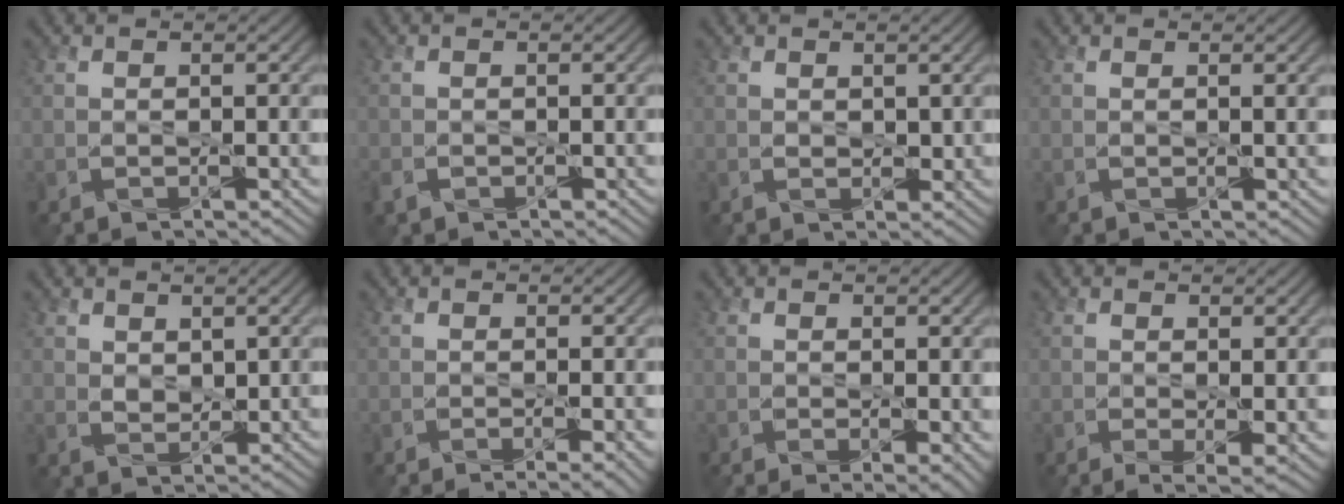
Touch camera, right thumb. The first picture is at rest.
{"total": 1.5, "force": [-0.8, 1.1, 0.7], "torque": [-0.020, -0.007, -0.020]}
{"total": 1.2, "force": [0.7, 0.8, 0.5], "torque": [-0.009, -0.006, 0.015]}
{"total": 0.7, "force": [0.4, 0.0, 0.6], "torque": [-0.008, -0.002, 0.004]}
{"total": 2.2, "force": [1.4, 1.4, 1.1], "torque": [-0.024, -0.006, 0.029]}
{"total": 3.1, "force": [-1.2, 0.6, 2.8], "torque": [-0.043, -0.006, -0.019]}
{"total": 2.8, "force": [-0.5, 0.8, 2.7], "torque": [-0.048, -0.009, -0.007]}
{"total": 2.7, "force": [-0.3, 0.7, 2.6], "torque": [-0.056, -0.011, -0.005]}